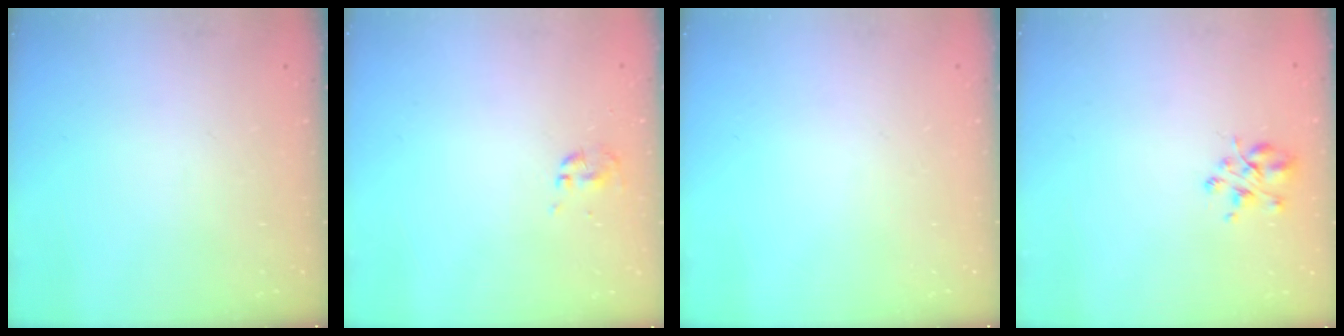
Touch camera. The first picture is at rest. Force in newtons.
{"total": 0.0}
{"total": 0.0}
{"total": 3.9, "press": 3.8, "slide": 0.7}